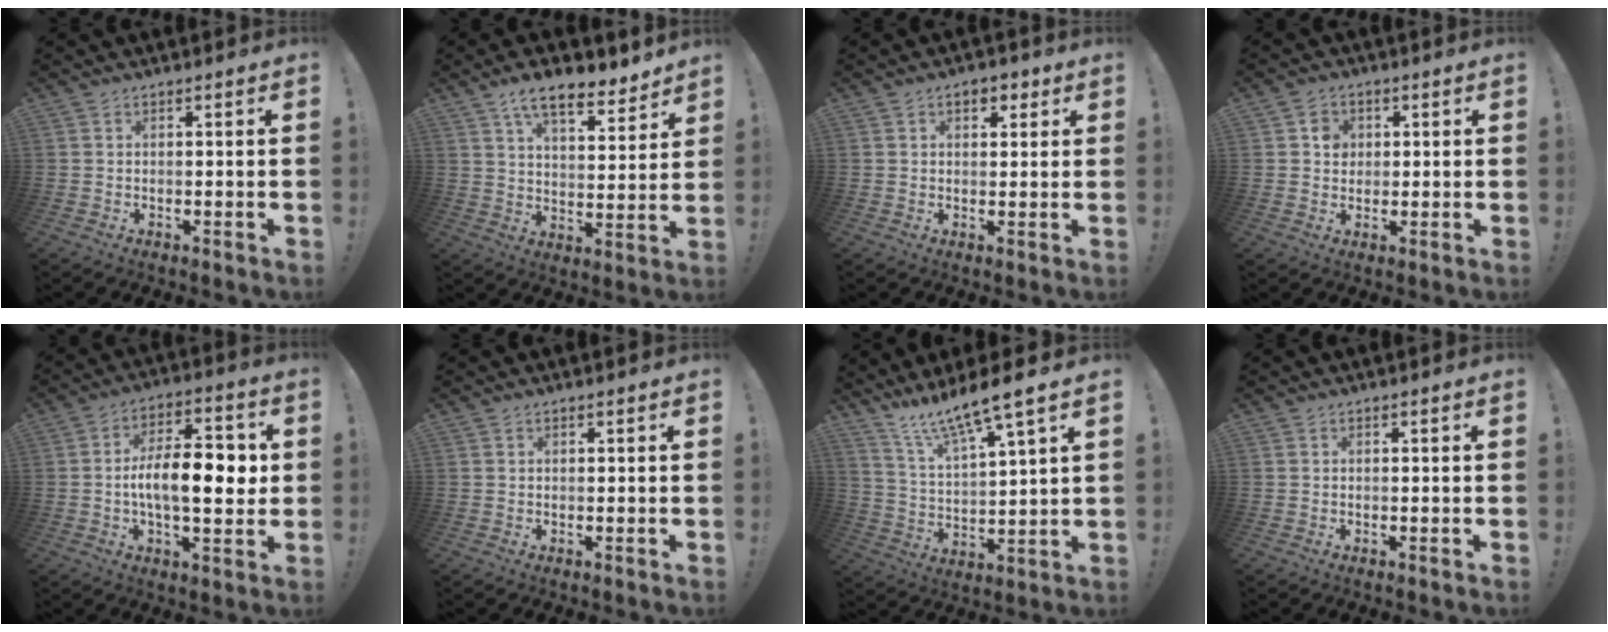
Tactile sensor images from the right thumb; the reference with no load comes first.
{"total": 11.8, "force": [8.8, 4.0, 6.8], "torque": [-0.114, -0.049, 0.155]}
{"total": 4.4, "force": [2.1, 2.9, 2.5], "torque": [-0.033, 0.002, 0.035]}
{"total": 4.5, "force": [0.8, 4.2, 1.6], "torque": [-0.019, 0.002, 0.013]}
{"total": 14.6, "force": [-0.7, 6.6, 13.0], "torque": [-0.201, 0.011, -0.017]}
{"total": 0.0}
{"total": 11.6, "force": [10.0, 0.3, 5.8], "torque": [-0.128, -0.067, 0.169]}
{"total": 0.0}